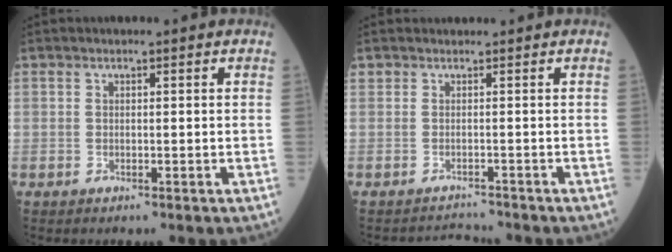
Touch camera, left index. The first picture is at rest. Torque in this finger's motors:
{"motor_torque": [-0.29, -0.18, -1.05, -0.21]}